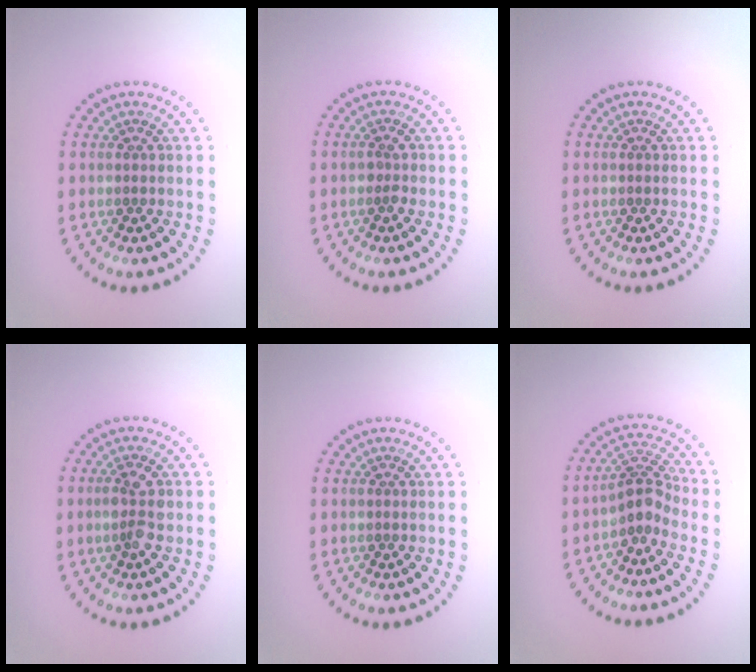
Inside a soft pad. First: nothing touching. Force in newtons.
{"total": 0.7, "press": 0.7, "slide": 0.2}
{"total": 0.0}
{"total": 2.4, "press": 2.4, "slide": 0.5}
{"total": 0.0}
{"total": 2.9, "press": 2.2, "slide": 1.9}